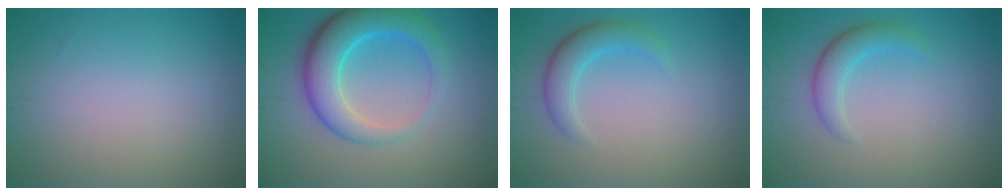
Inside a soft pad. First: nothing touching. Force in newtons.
{"total": 6.2, "press": 6.2, "slide": 0.4}
{"total": 2.8, "press": 2.8, "slide": 0.0}
{"total": 2.5, "press": 2.5, "slide": 0.0}